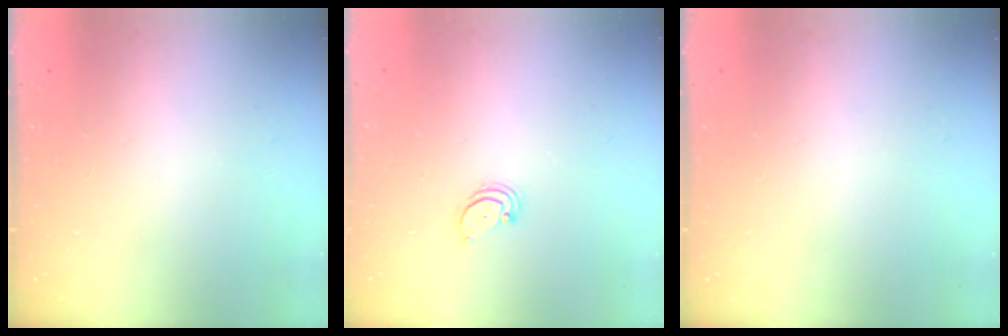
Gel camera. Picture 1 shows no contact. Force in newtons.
{"total": 2.2, "press": 2.2, "slide": 0.2}
{"total": 0.0}